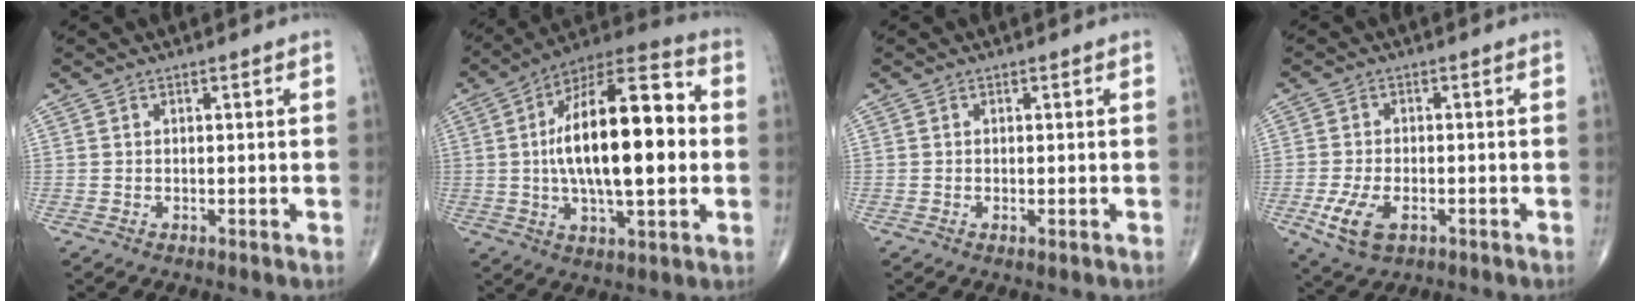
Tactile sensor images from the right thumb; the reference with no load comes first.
{"total": 23.6, "force": [1.0, 9.3, 21.7], "torque": [-0.349, 0.022, 0.009]}
{"total": 0.6, "force": [-0.3, 0.1, 0.5], "torque": [-0.009, -0.003, -0.005]}
{"total": 7.1, "force": [-2.7, 3.8, 5.3], "torque": [-0.107, 0.001, -0.043]}